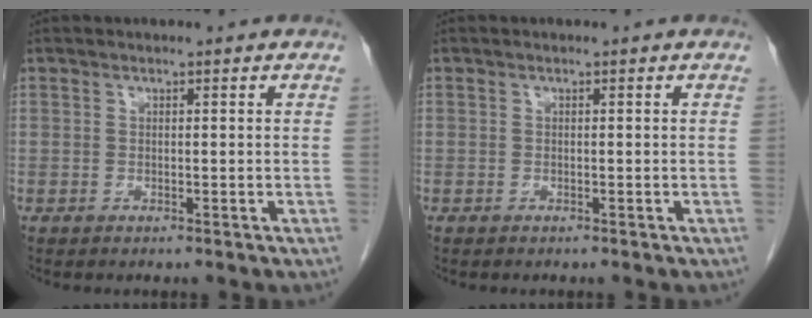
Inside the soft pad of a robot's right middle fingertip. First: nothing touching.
{"total": 0.0}